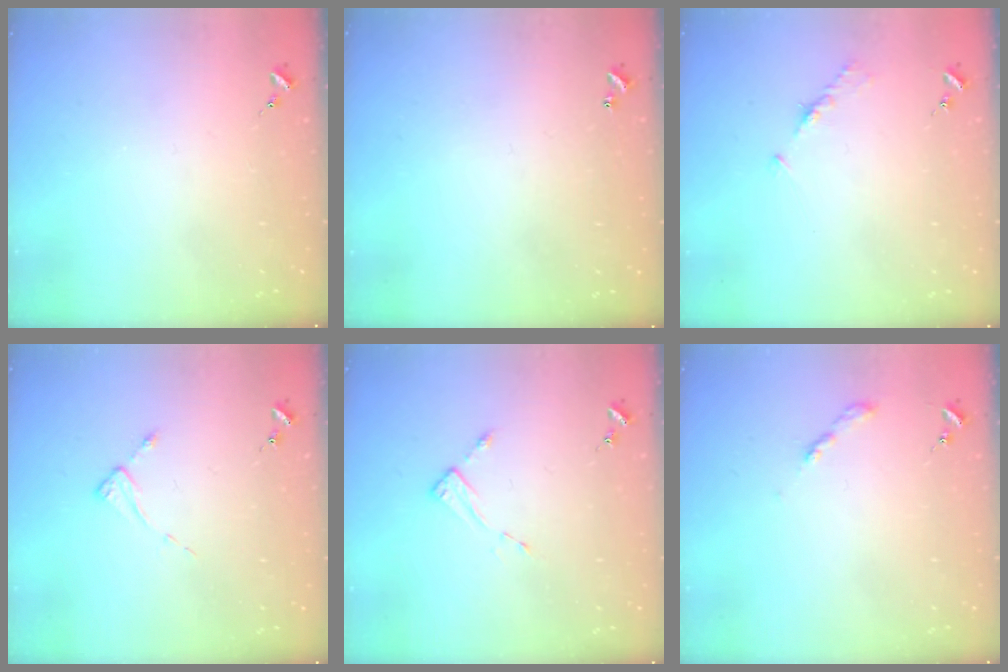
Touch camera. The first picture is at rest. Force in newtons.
{"total": 0.9, "press": 0.9, "slide": 0.2}
{"total": 4.3, "press": 4.2, "slide": 0.5}
{"total": 2.5, "press": 2.5, "slide": 0.3}
{"total": 2.8, "press": 2.7, "slide": 0.3}
{"total": 2.6, "press": 2.6, "slide": 0.3}